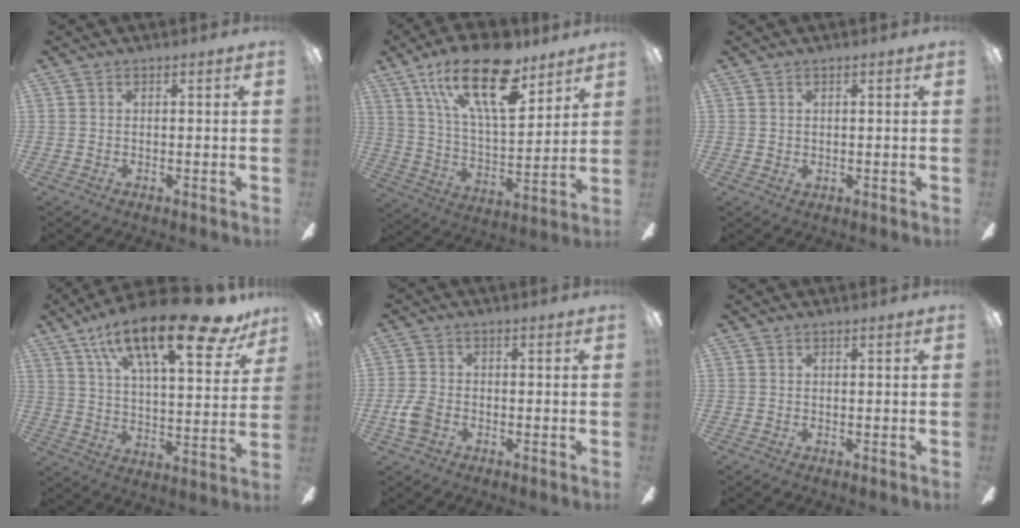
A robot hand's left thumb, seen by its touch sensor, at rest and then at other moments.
{"total": 23.4, "force": [14.0, 9.5, 16.3], "torque": [-0.294, -0.065, 0.235]}
{"total": 0.5, "force": [0.4, 0.4, 0.1], "torque": [-0.002, 0.002, 0.006]}
{"total": 23.8, "force": [15.3, 7.2, 16.7], "torque": [-0.265, -0.085, 0.244]}
{"total": 5.2, "force": [-2.0, 3.5, 3.3], "torque": [-0.077, 0.008, -0.039]}
{"total": 0.0}